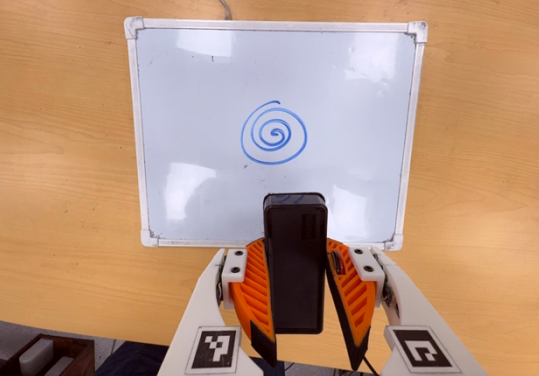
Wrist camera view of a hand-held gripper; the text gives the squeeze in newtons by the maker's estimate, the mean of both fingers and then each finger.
{"total": 8.6, "left": 7.4, "right": 9.8}